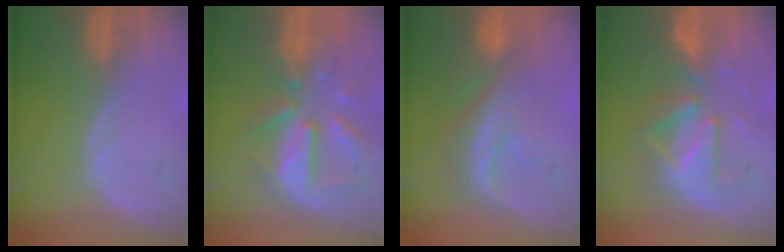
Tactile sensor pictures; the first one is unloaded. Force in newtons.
{"total": 10.1, "press": 9.2, "slide": 4.3}
{"total": 7.9, "press": 7.1, "slide": 3.5}
{"total": 8.3, "press": 8.3, "slide": 0.6}